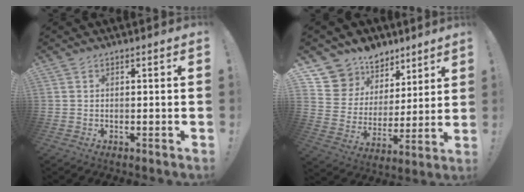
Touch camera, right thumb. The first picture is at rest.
{"total": 11.7, "force": [9.1, 7.4, 0.9], "torque": [-0.030, -0.078, 0.177]}